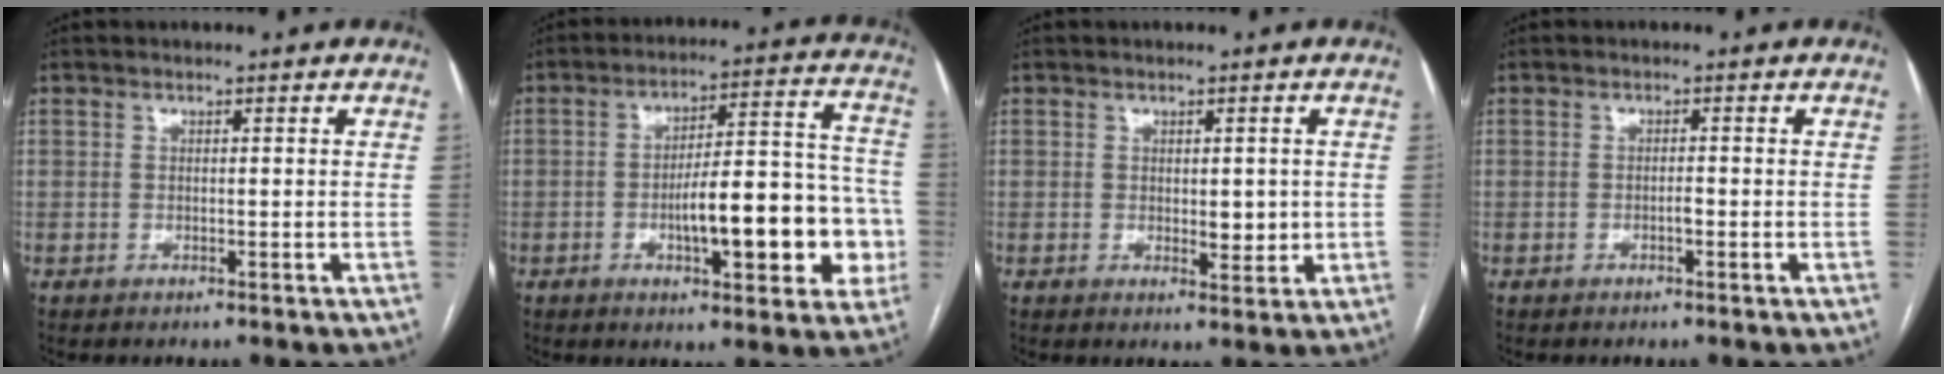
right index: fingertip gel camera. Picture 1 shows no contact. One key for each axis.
{"total": 16.6, "fx": -4.1, "fy": 4.8, "fz": 15.3, "tx": -0.203, "ty": 0.035, "tz": -0.055}
{"total": 3.3, "fx": 0.1, "fy": 1.6, "fz": 2.9, "tx": -0.039, "ty": -0.006, "tz": 0.006}
{"total": 1.0, "fx": -0.5, "fy": 0.2, "fz": 0.8, "tx": -0.017, "ty": 0.001, "tz": -0.009}